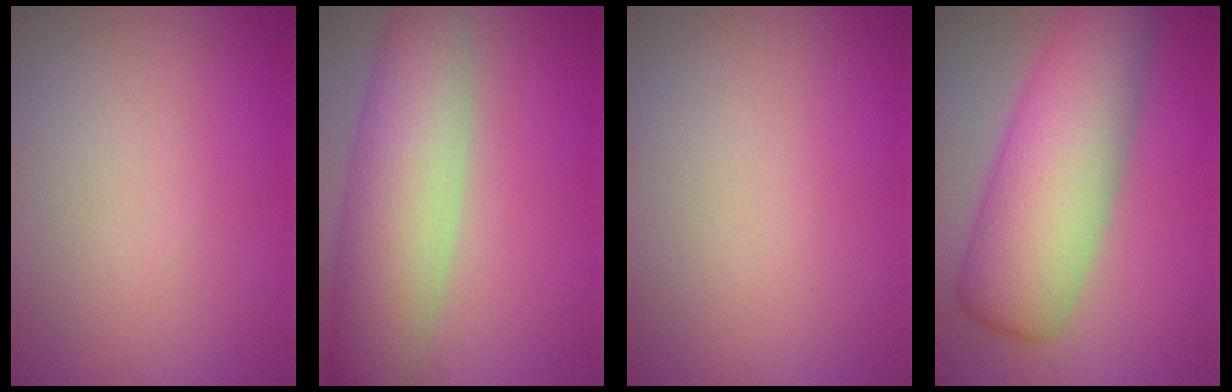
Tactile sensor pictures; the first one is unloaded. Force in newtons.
{"total": 8.0, "press": 8.0, "slide": 0.4}
{"total": 0.0}
{"total": 9.5, "press": 9.5, "slide": 0.2}